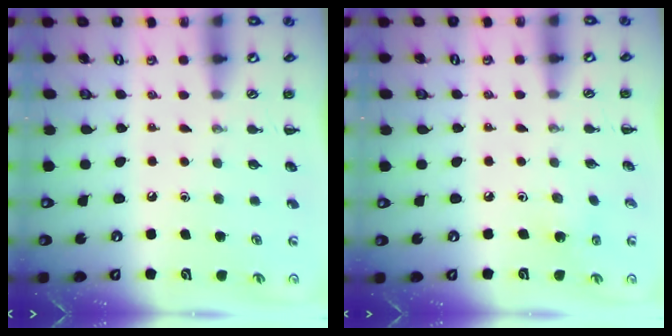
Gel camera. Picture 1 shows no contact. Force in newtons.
{"total": 1.9, "press": 1.9, "slide": 0.4}